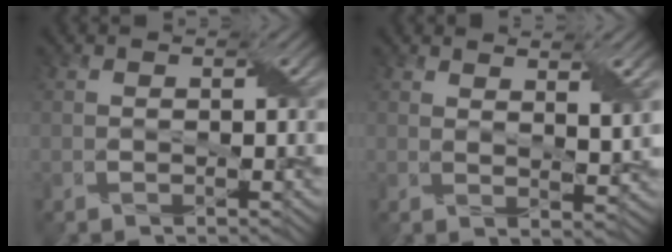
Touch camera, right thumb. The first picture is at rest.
{"total": 4.5, "force": [2.9, 0.6, 3.4], "torque": [-0.071, 0.000, 0.055]}